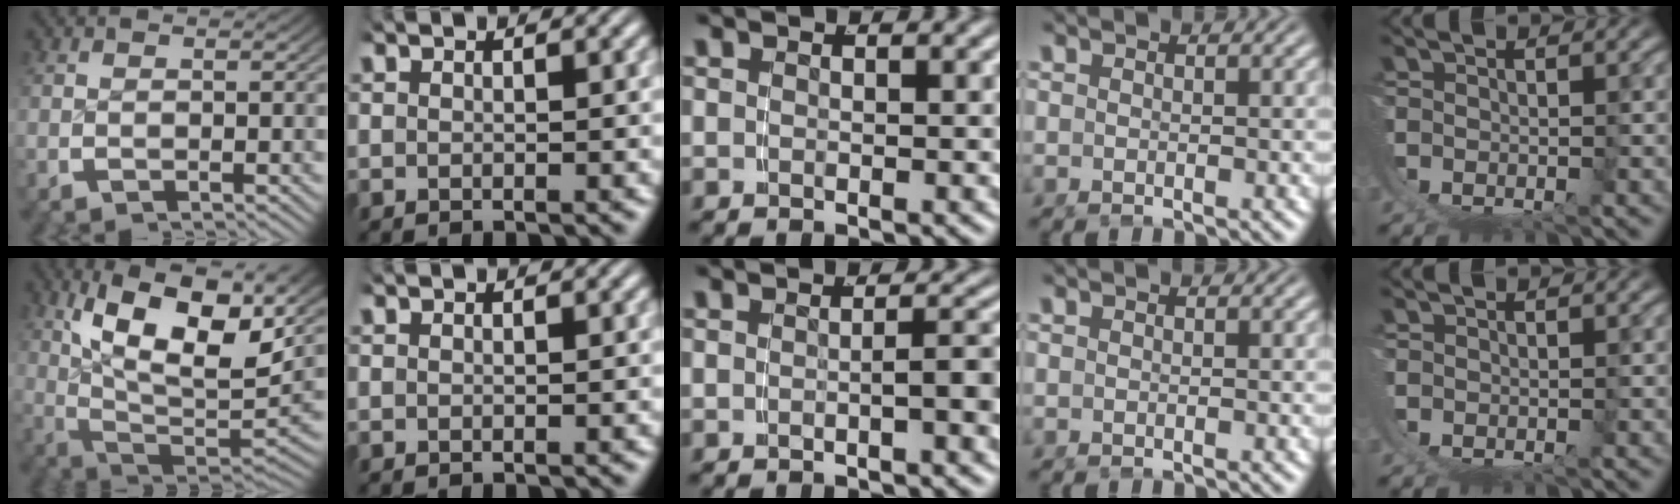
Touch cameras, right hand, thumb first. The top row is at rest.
{"thumb": {"total": 18.4, "force": [2.8, 10.9, 14.6], "torque": [-0.257, -0.044, 0.064]}, "middle": {"total": 2.4, "force": [-0.9, 0.1, 2.2], "torque": [-0.021, 0.004, -0.013]}, "little": {"total": 0.5, "force": [0.5, -0.1, 0.0], "torque": [-0.002, 0.004, 0.010]}}